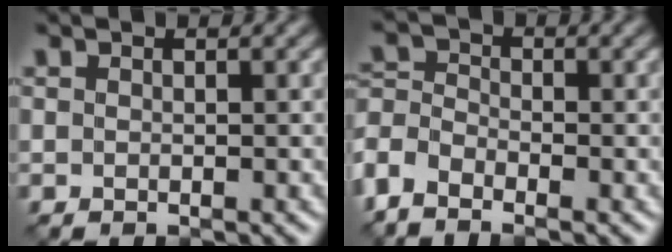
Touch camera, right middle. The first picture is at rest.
{"total": 4.0, "force": [-2.8, 1.9, 2.0], "torque": [-0.048, 0.009, -0.074]}